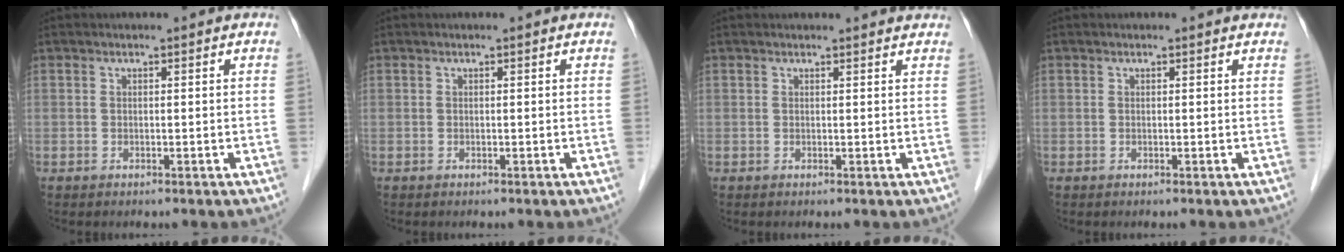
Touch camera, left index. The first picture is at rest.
{"total": 0.0}
{"total": 5.0, "force": [4.9, 0.4, 1.2], "torque": [-0.012, 0.020, 0.046]}
{"total": 1.3, "force": [1.3, 0.2, 0.2], "torque": [-0.012, 0.015, 0.013]}